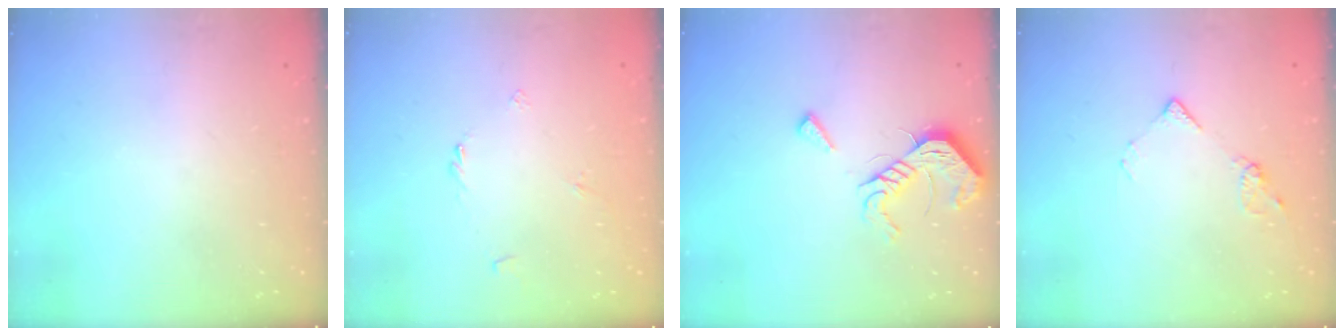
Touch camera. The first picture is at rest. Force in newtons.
{"total": 1.8, "press": 1.8, "slide": 0.5}
{"total": 11.8, "press": 11.8, "slide": 0.8}
{"total": 7.9, "press": 7.9, "slide": 0.8}